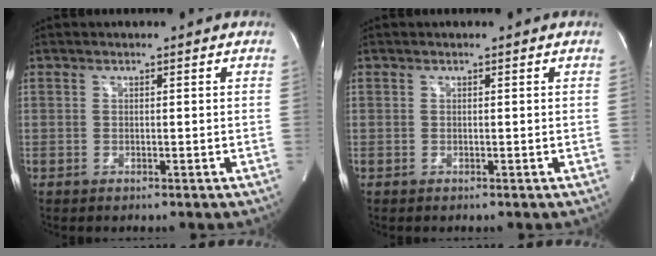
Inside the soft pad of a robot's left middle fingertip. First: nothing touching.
{"total": 0.0}